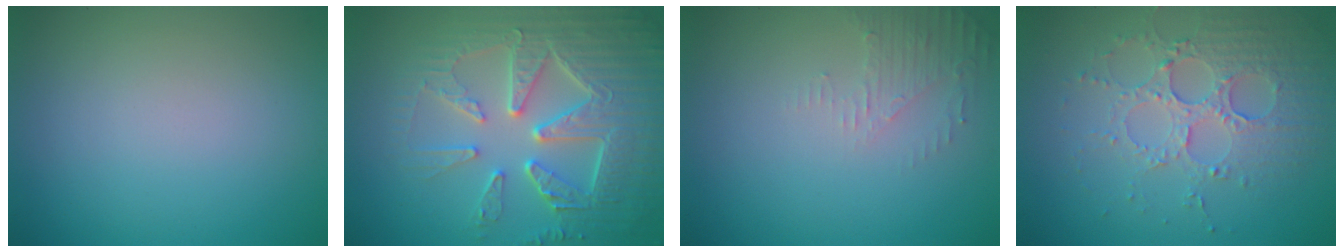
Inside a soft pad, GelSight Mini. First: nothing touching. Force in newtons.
{"total": 7.7, "press": 6.1, "slide": 4.7}
{"total": 1.9, "press": 1.8, "slide": 0.4}
{"total": 4.0, "press": 3.8, "slide": 1.3}